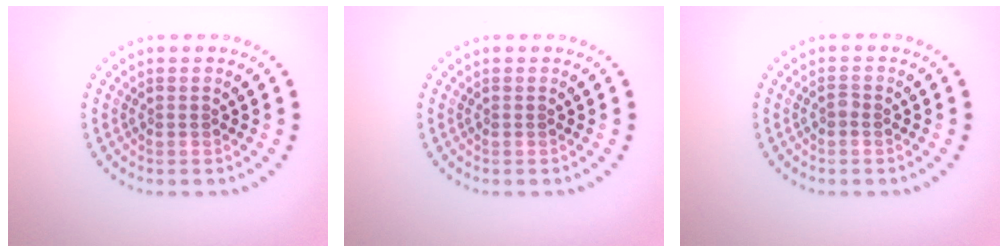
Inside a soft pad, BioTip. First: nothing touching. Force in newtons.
{"total": 0.0}
{"total": 0.6, "press": 0.5, "slide": 0.3}